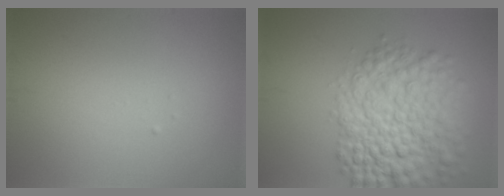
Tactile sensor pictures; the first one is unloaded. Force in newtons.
{"total": 9.0, "press": 9.0, "slide": 0.3}